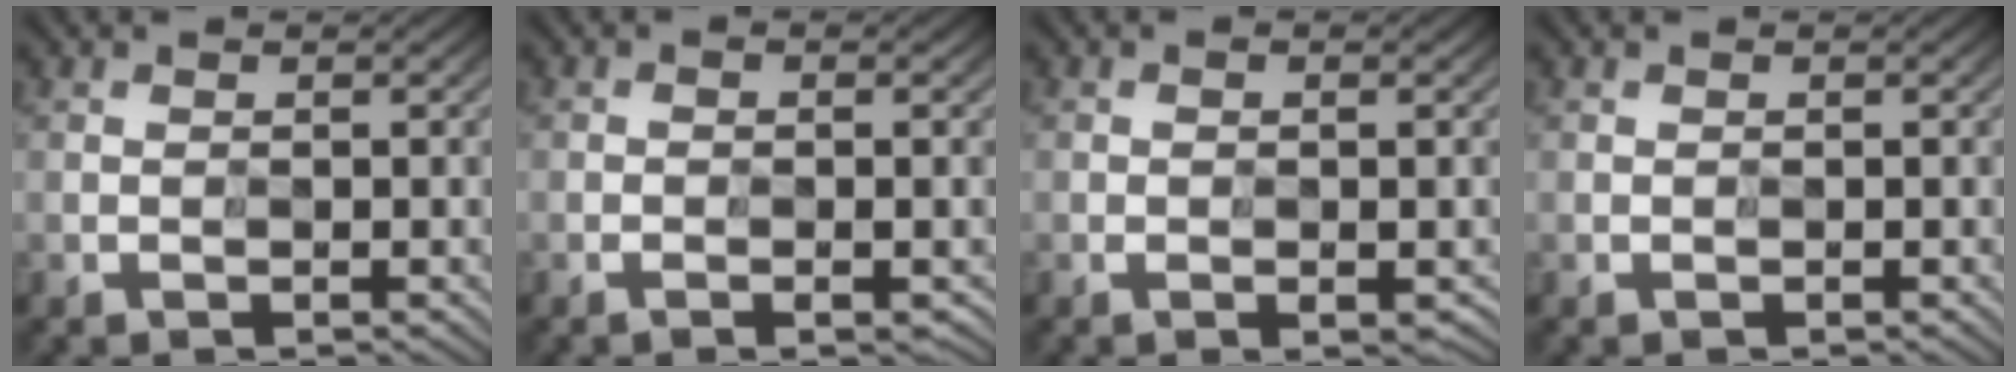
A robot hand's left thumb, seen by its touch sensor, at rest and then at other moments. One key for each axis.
{"total": 2.1, "fx": -1.1, "fy": 0.3, "fz": 1.8, "tx": -0.027, "ty": -0.003, "tz": -0.017}
{"total": 1.7, "fx": -0.7, "fy": 0.3, "fz": 1.5, "tx": -0.023, "ty": -0.003, "tz": -0.009}
{"total": 0.0}